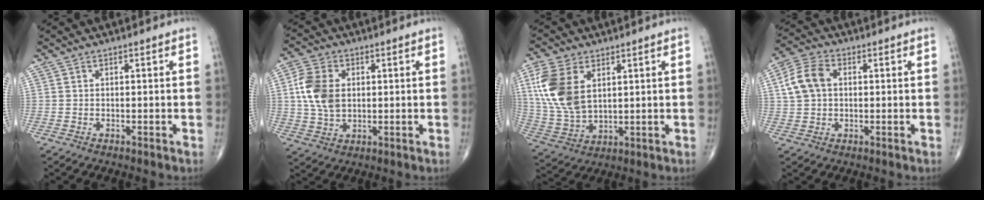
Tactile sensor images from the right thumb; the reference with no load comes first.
{"total": 9.5, "force": [1.4, 6.7, 6.7], "torque": [-0.128, 0.003, 0.030]}
{"total": 13.7, "force": [4.3, 8.4, 10.0], "torque": [-0.213, -0.011, 0.095]}
{"total": 7.8, "force": [1.4, 5.5, 5.3], "torque": [-0.107, 0.017, 0.024]}